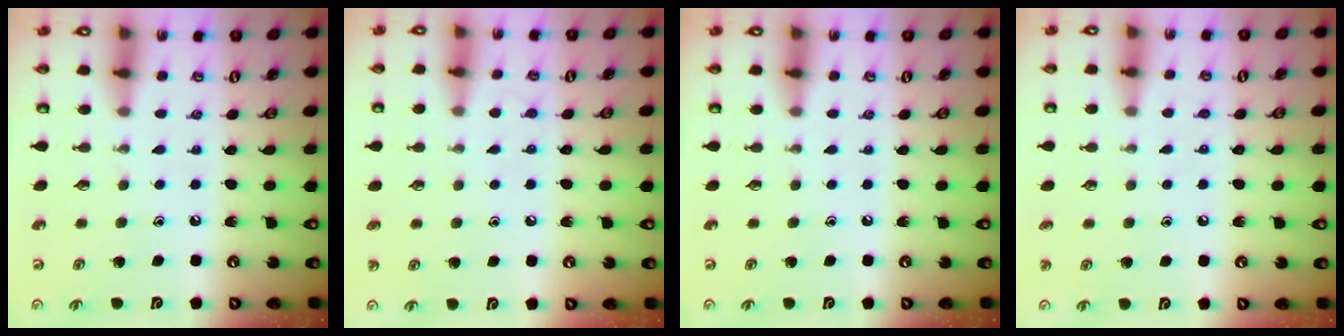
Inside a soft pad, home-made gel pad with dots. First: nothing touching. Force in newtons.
{"total": 4.3, "press": 4.3, "slide": 0.4}
{"total": 0.0}
{"total": 4.6, "press": 4.5, "slide": 0.4}